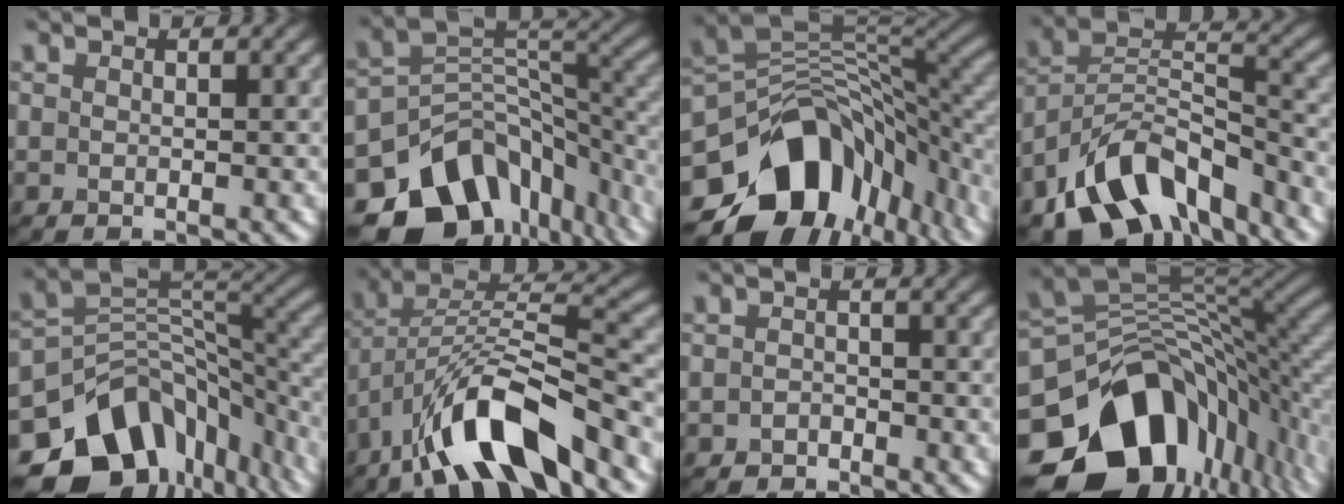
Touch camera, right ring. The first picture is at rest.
{"total": 14.7, "force": [-9.4, 9.4, 6.2], "torque": [-0.118, -0.001, -0.138]}
{"total": 15.4, "force": [-6.9, 10.4, 9.0], "torque": [-0.162, -0.012, -0.107]}
{"total": 11.5, "force": [-7.9, 6.0, 5.7], "torque": [-0.093, 0.008, -0.154]}
{"total": 15.0, "force": [-8.4, 9.9, 7.4], "torque": [-0.155, -0.017, -0.117]}
{"total": 10.6, "force": [-6.5, 3.1, 7.8], "torque": [-0.135, 0.015, -0.123]}
{"total": 1.0, "force": [-0.9, 0.5, 0.0], "torque": [0.004, 0.004, -0.015]}
{"total": 17.2, "force": [-6.7, 11.5, 10.9], "torque": [-0.197, -0.026, -0.100]}